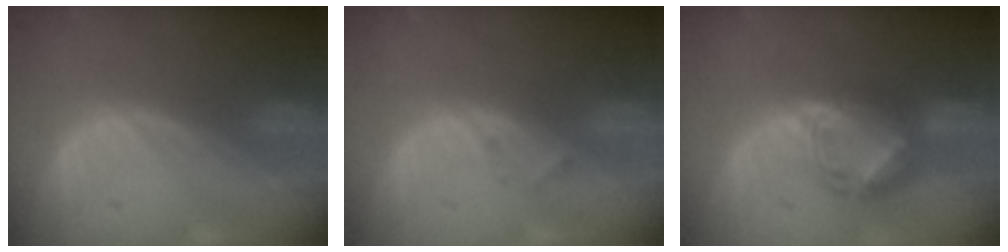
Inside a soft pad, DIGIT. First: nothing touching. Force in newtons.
{"total": 1.3, "press": 1.3, "slide": 0.4}
{"total": 7.4, "press": 6.6, "slide": 3.4}